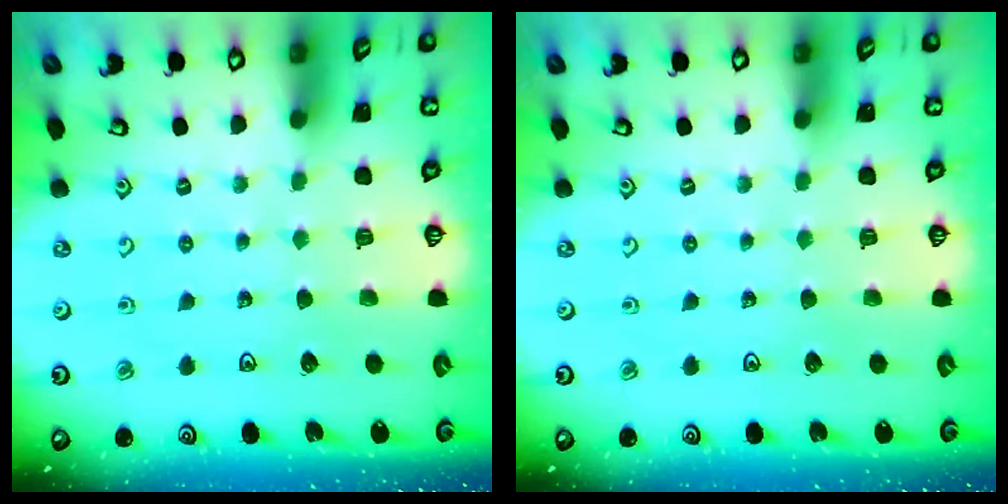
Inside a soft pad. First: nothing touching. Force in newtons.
{"total": 0.0}